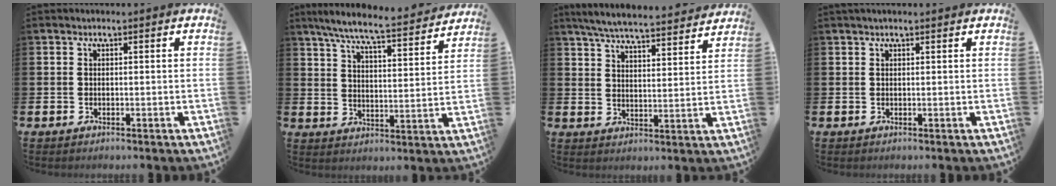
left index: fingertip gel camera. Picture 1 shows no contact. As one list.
[{"total": 7.7, "force": [7.1, 0.3, 3.0], "torque": [-0.080, -0.050, 0.119]}, {"total": 6.3, "force": [6.1, 0.4, 1.7], "torque": [-0.052, -0.042, 0.105]}, {"total": 0.6, "force": [0.5, 0.0, 0.3], "torque": [-0.006, 0.001, 0.008]}]